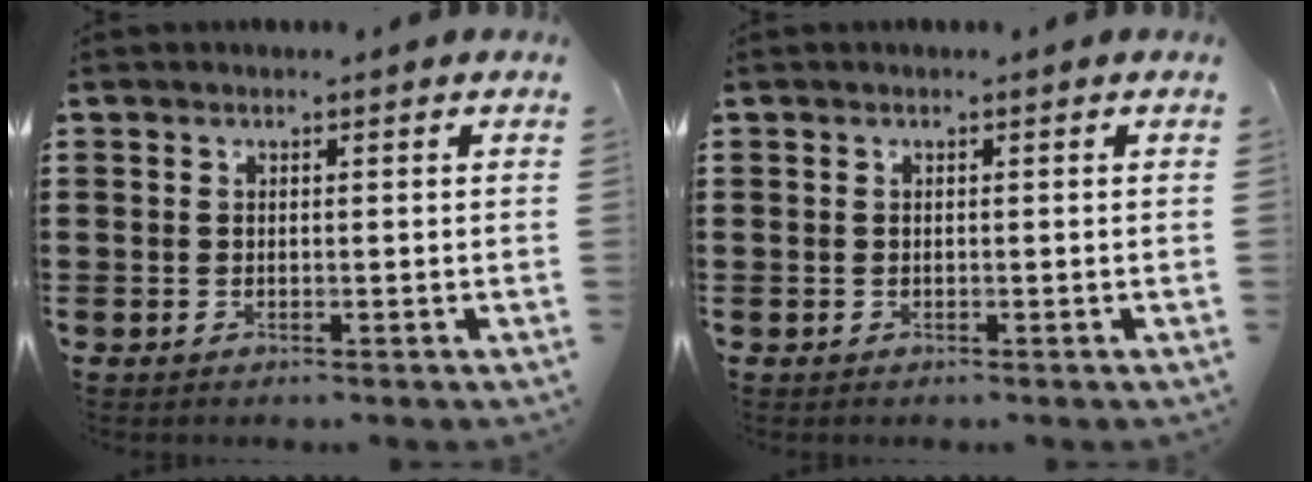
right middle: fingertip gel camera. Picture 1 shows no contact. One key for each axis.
{"total": 0.0}